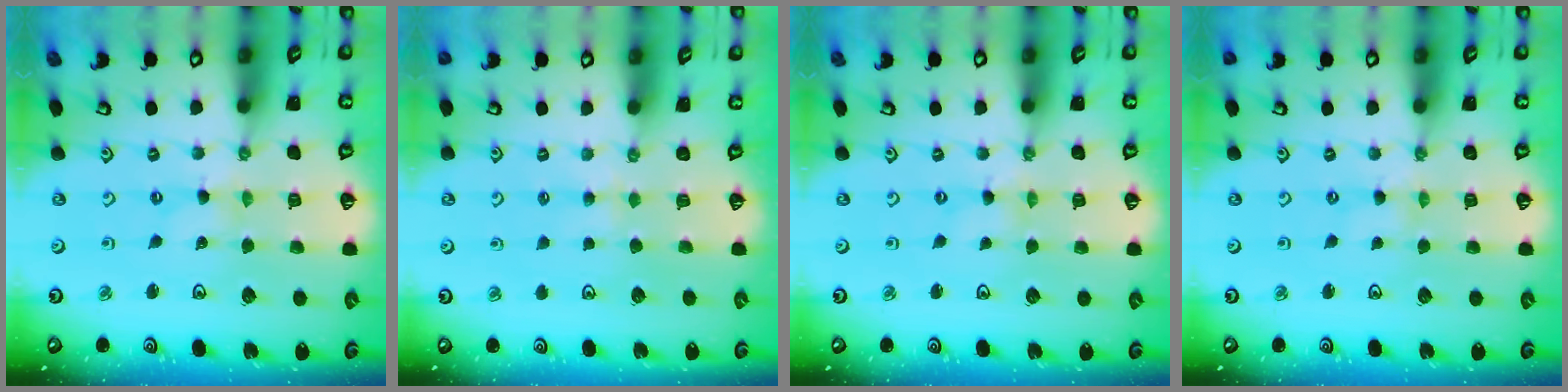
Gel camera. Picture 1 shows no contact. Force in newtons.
{"total": 2.6, "press": 2.5, "slide": 0.5}
{"total": 0.0}
{"total": 0.0}